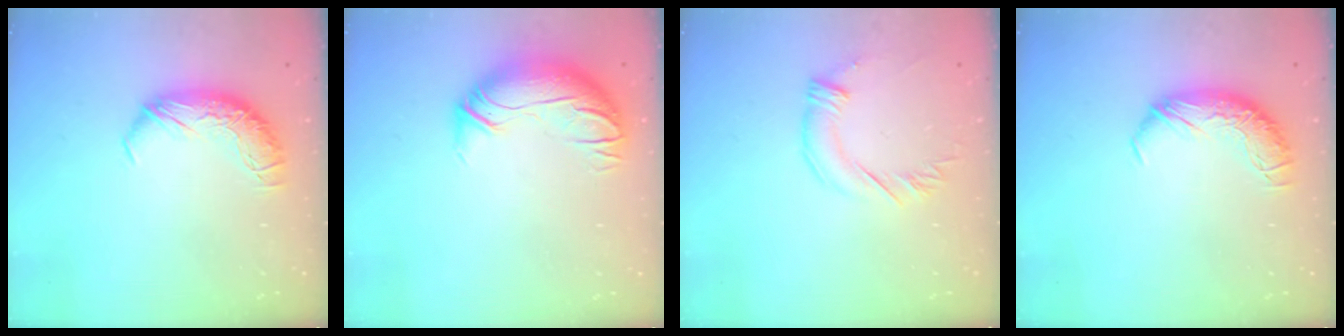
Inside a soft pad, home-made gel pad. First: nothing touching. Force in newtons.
{"total": 3.0, "press": 0.4, "slide": 2.9}
{"total": 2.4, "press": 2.2, "slide": 1.0}
{"total": 0.0}